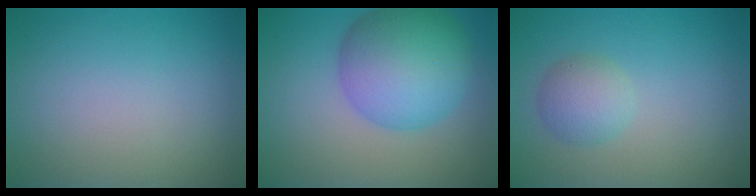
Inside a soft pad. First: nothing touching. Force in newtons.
{"total": 9.1, "press": 9.1, "slide": 0.1}
{"total": 2.6, "press": 2.6, "slide": 0.1}